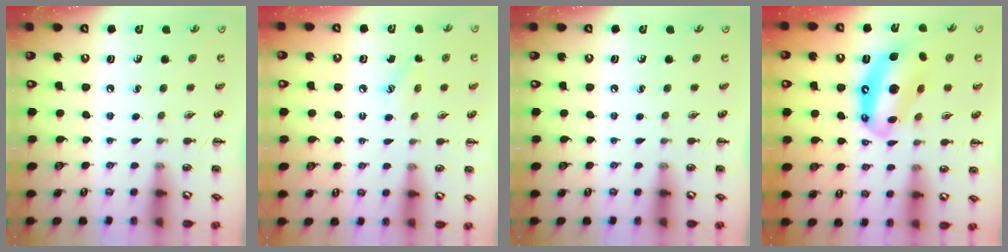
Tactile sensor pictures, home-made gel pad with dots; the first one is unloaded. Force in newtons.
{"total": 5.4, "press": 5.2, "slide": 1.3}
{"total": 0.0}
{"total": 12.8, "press": 12.4, "slide": 3.2}